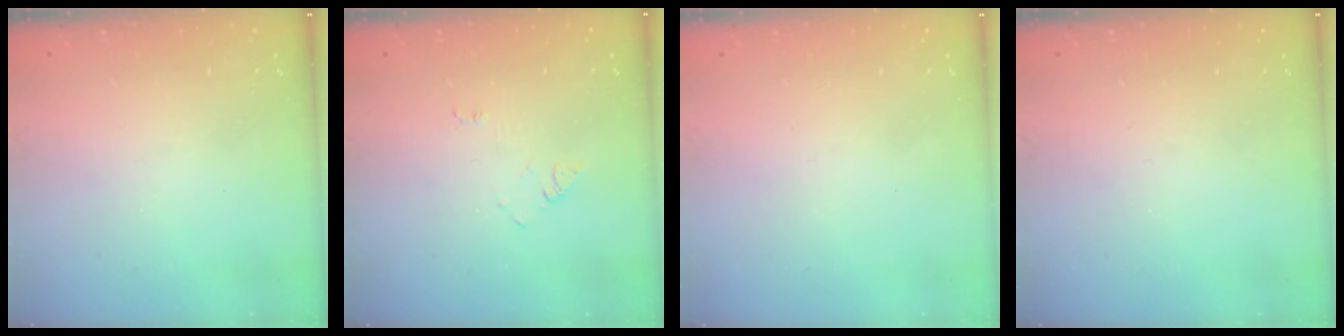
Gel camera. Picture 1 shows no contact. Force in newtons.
{"total": 3.9, "press": 3.9, "slide": 0.5}
{"total": 1.6, "press": 1.6, "slide": 0.1}
{"total": 0.0}